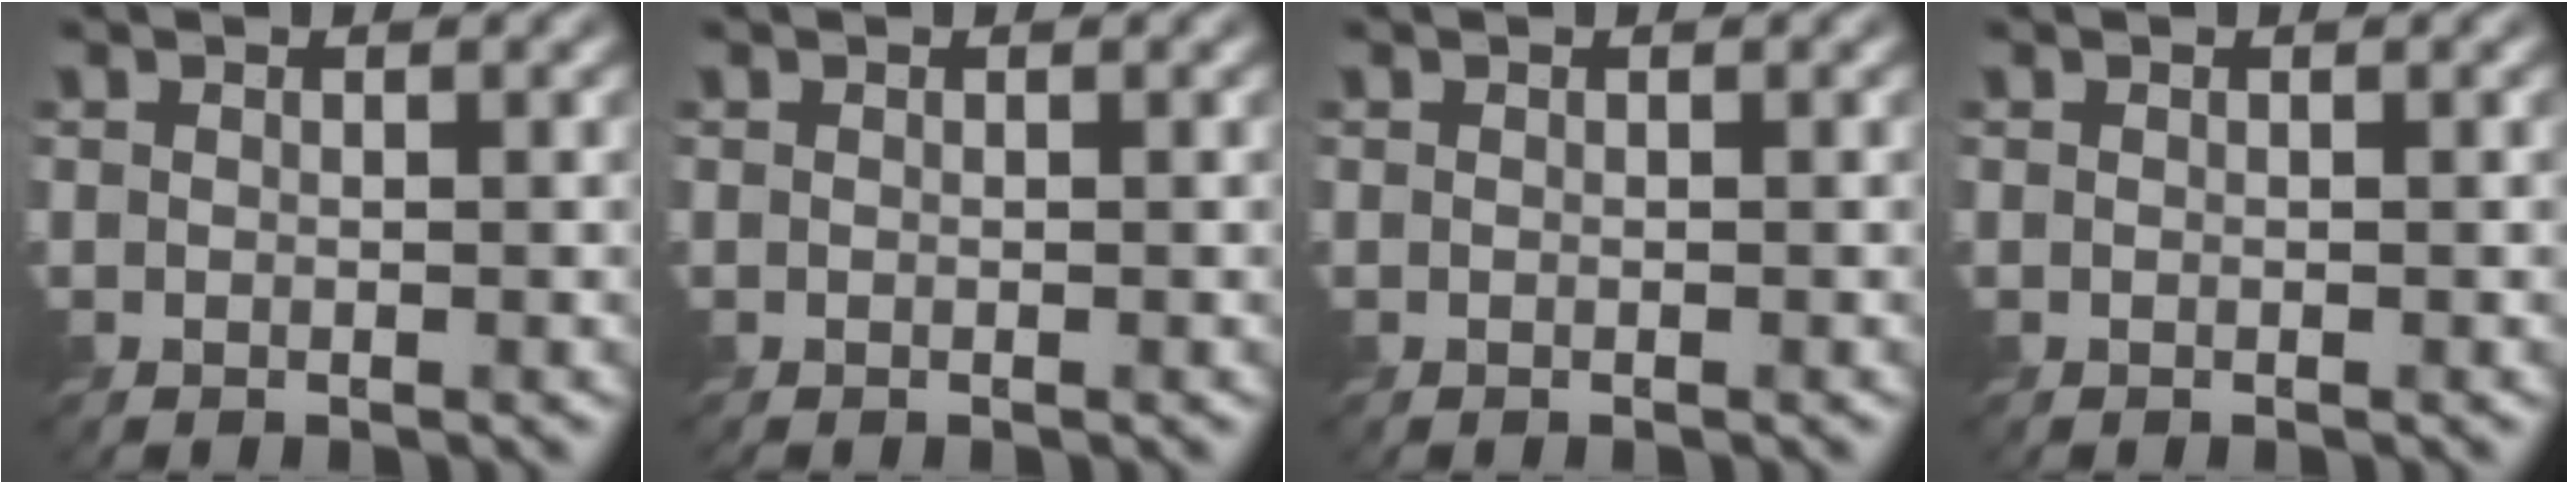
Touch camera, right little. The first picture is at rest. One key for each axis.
{"total": 0.0}
{"total": 0.0}
{"total": 0.0}